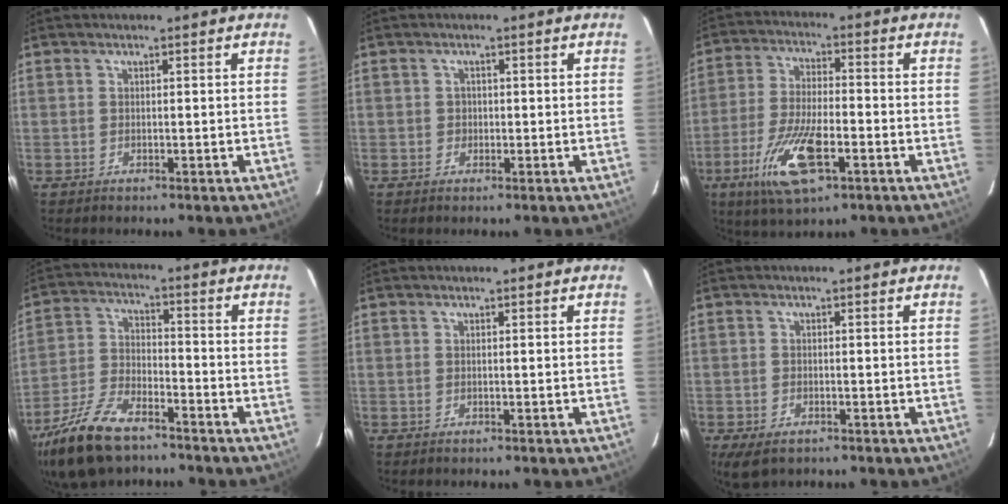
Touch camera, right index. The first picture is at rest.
{"total": 1.1, "force": [-0.1, 1.1, 0.4], "torque": [-0.005, 0.003, 0.000]}
{"total": 12.1, "force": [-5.3, 3.3, 10.3], "torque": [-0.210, -0.015, -0.093]}
{"total": 12.6, "force": [-9.1, 4.4, 7.4], "torque": [-0.159, -0.012, -0.169]}
{"total": 0.0}
{"total": 4.9, "force": [-3.2, 2.6, 2.6], "torque": [-0.053, -0.010, -0.047]}